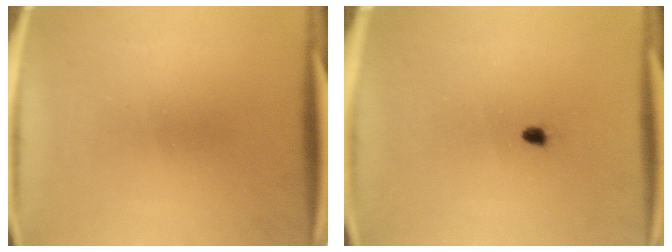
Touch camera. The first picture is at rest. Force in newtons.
{"total": 1.0}